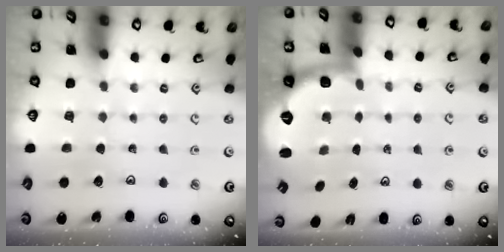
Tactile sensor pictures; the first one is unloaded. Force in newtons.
{"total": 2.5, "press": 1.9, "slide": 1.6}